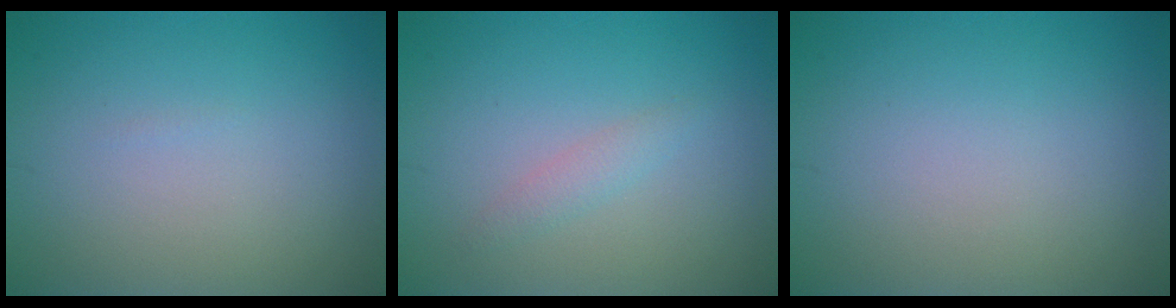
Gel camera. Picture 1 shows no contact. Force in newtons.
{"total": 1.2, "press": 1.2, "slide": 0.0}
{"total": 0.0}